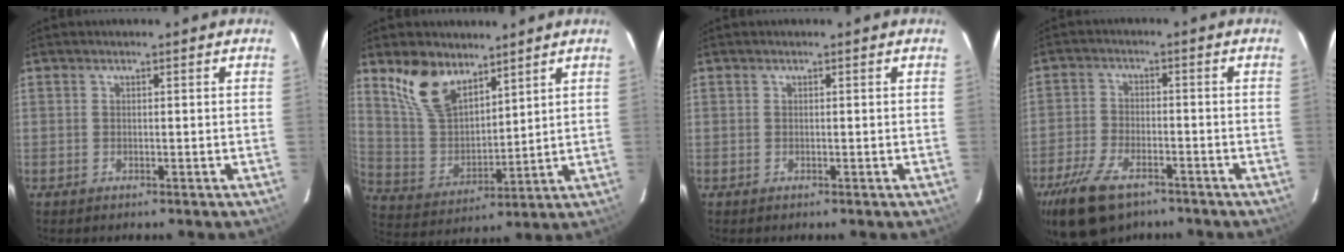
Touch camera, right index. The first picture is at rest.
{"total": 12.7, "force": [8.6, 6.6, 6.7], "torque": [-0.139, 0.013, 0.181]}
{"total": 0.0}
{"total": 12.6, "force": [-8.5, 6.4, 6.8], "torque": [-0.171, -0.017, -0.156]}